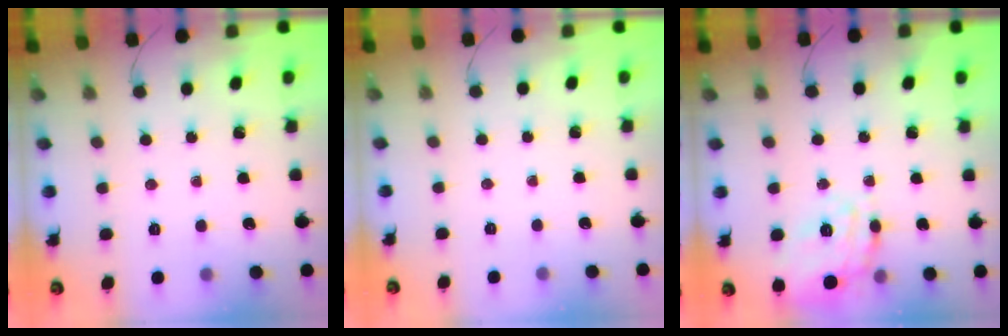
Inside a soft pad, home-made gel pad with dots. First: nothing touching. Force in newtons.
{"total": 2.5, "press": 2.4, "slide": 0.5}
{"total": 17.9, "press": 17.8, "slide": 0.5}